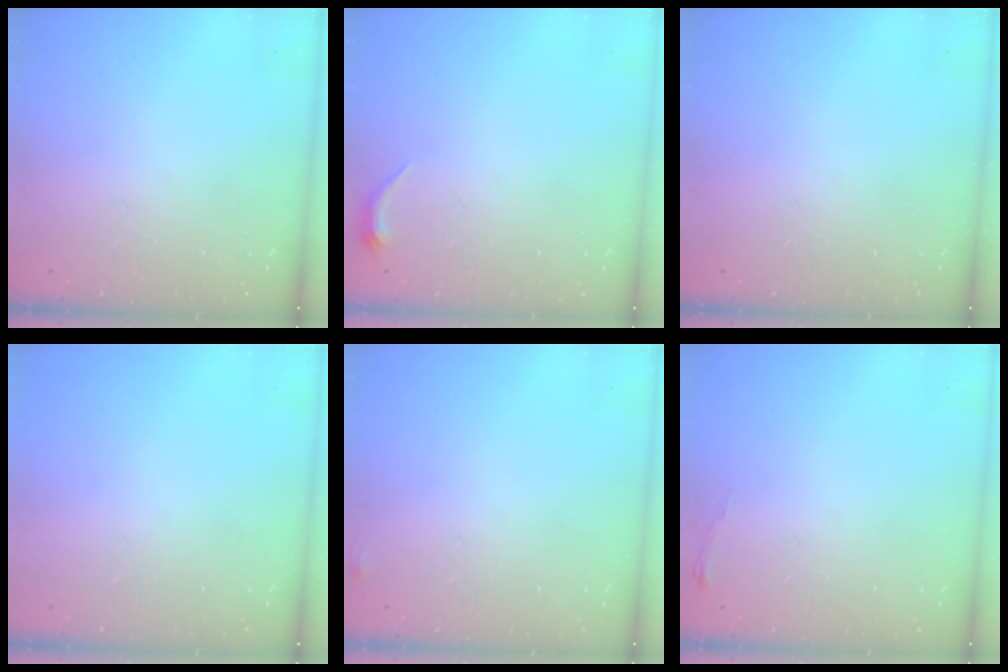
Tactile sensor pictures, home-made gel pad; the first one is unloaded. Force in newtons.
{"total": 3.7, "press": 3.6, "slide": 0.7}
{"total": 0.0}
{"total": 0.0}
{"total": 10.3, "press": 3.9, "slide": 9.5}
{"total": 3.6, "press": 3.5, "slide": 0.5}